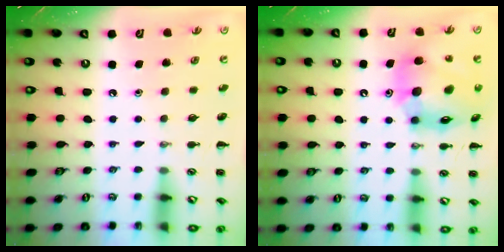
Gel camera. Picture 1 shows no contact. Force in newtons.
{"total": 17.3, "press": 16.6, "slide": 4.9}